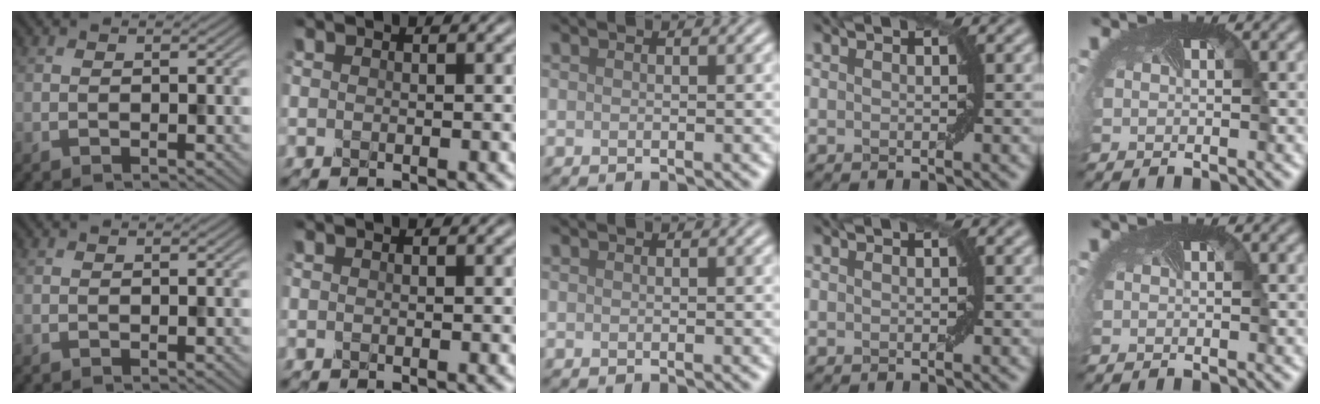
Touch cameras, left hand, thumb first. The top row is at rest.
{}